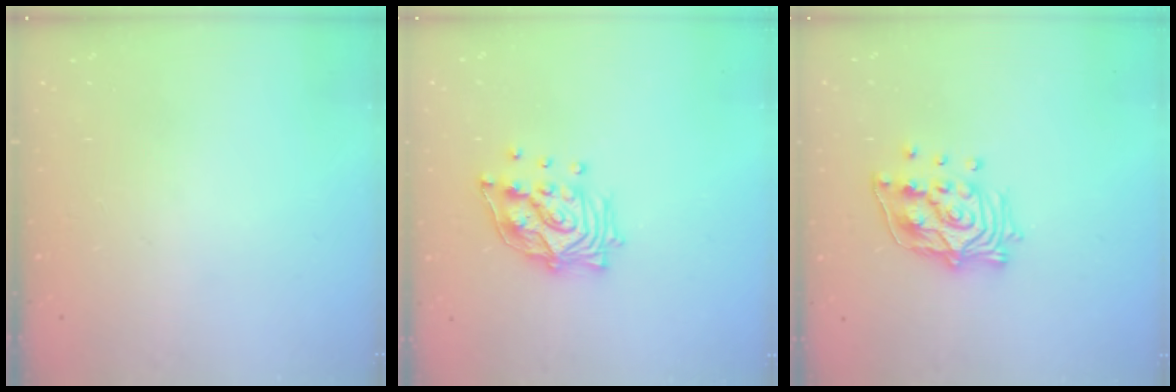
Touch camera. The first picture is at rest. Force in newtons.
{"total": 13.9, "press": 13.8, "slide": 1.4}
{"total": 13.8, "press": 13.7, "slide": 1.6}